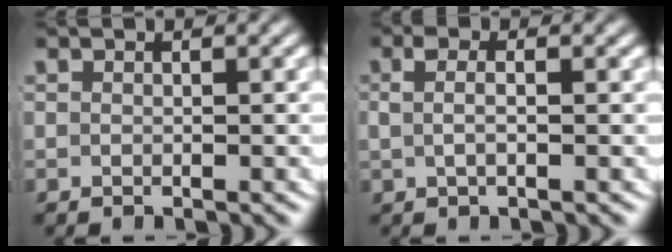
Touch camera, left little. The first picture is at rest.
{"total": 2.3, "force": [0.2, 1.0, 2.1], "torque": [-0.037, 0.005, -0.001]}